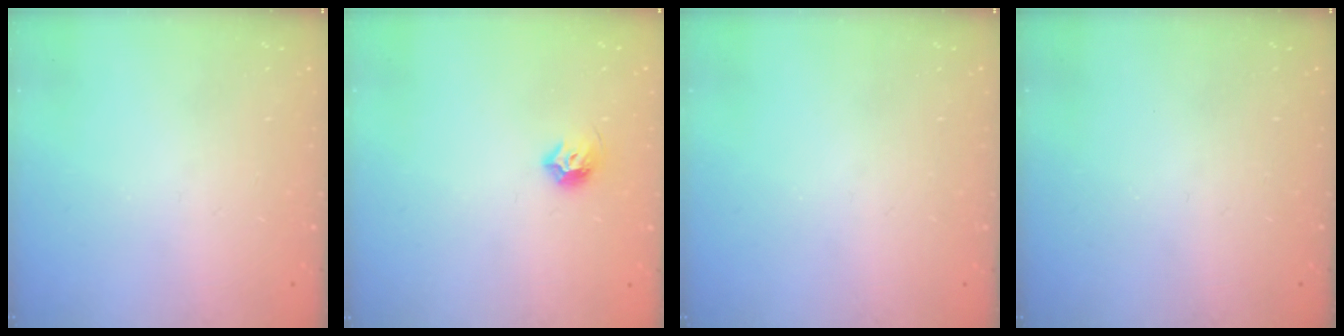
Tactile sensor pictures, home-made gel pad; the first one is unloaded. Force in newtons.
{"total": 7.4, "press": 7.3, "slide": 1.2}
{"total": 0.0}
{"total": 0.0}